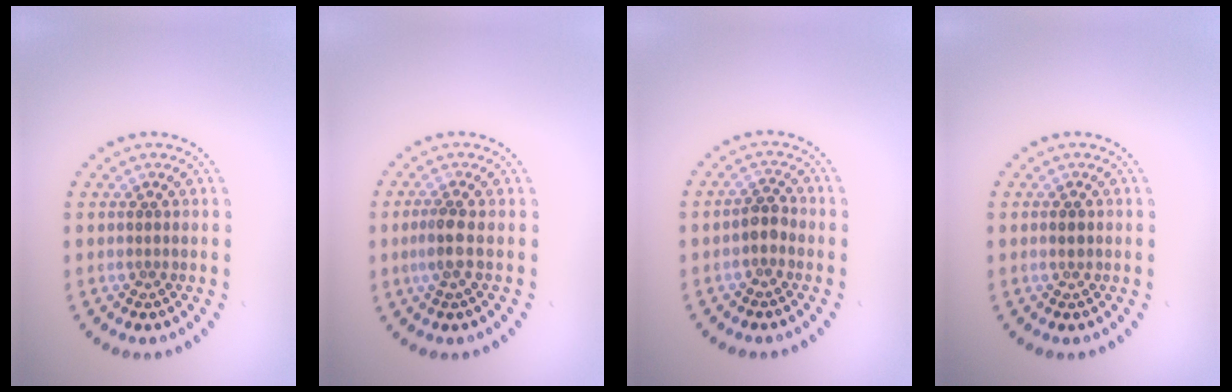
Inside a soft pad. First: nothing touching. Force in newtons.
{"total": 1.9, "press": 1.5, "slide": 1.0}
{"total": 1.4, "press": 1.4, "slide": 0.5}
{"total": 1.1, "press": 1.1, "slide": 0.1}